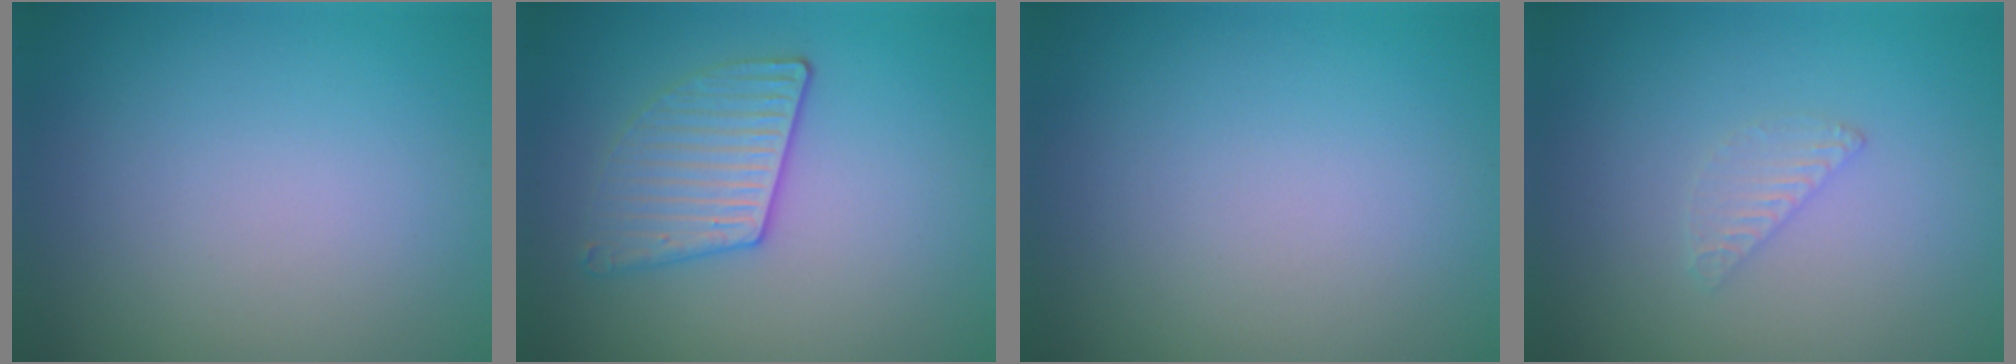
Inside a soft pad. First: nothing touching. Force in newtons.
{"total": 3.0, "press": 2.9, "slide": 0.7}
{"total": 0.0}
{"total": 1.1, "press": 1.1, "slide": 0.1}